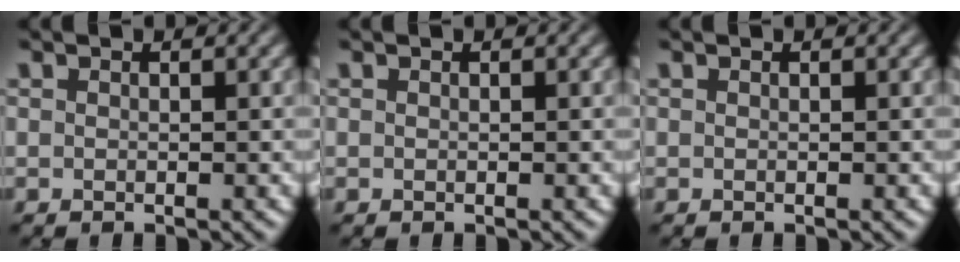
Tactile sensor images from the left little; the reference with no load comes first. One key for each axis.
{"total": 0.6, "fx": -0.1, "fy": -0.3, "fz": -0.5, "tx": 0.003, "ty": -0.001, "tz": 0.006}
{"total": 0.0}